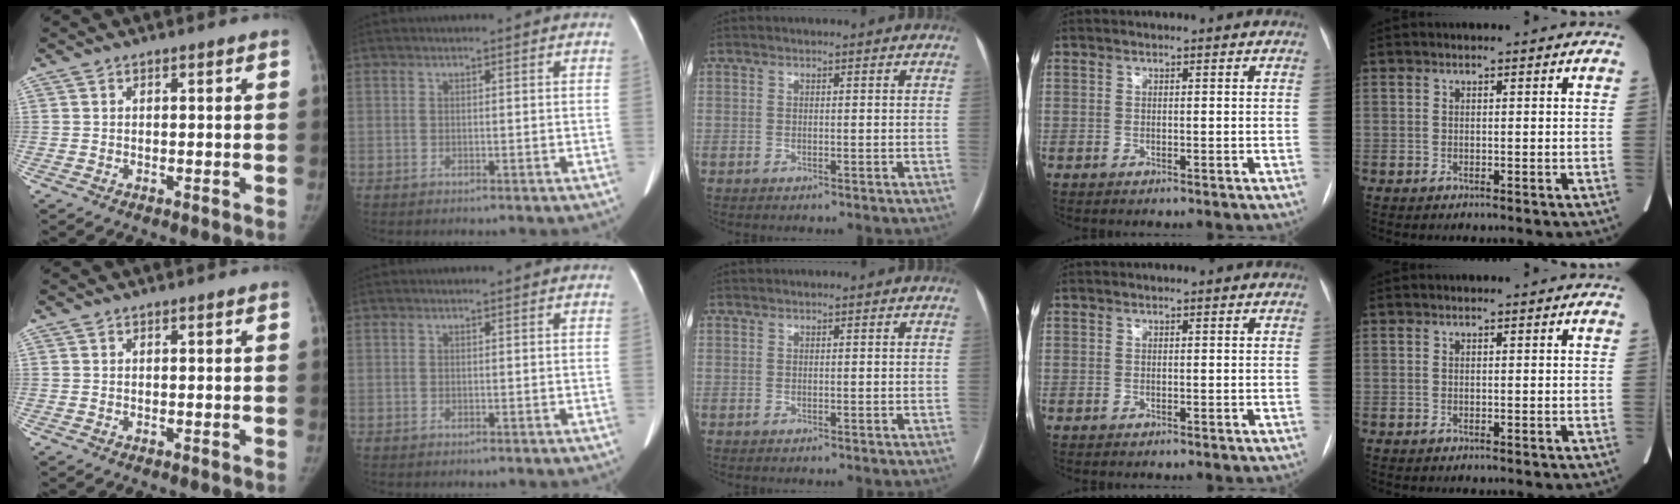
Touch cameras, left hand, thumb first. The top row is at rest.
{}